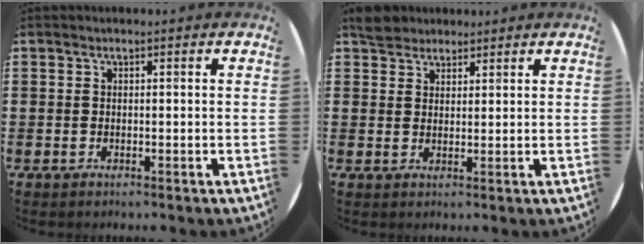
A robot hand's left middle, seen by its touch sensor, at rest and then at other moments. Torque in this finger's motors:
{"motor_torque": [0.52, -0.48, 0.10, 0.02]}